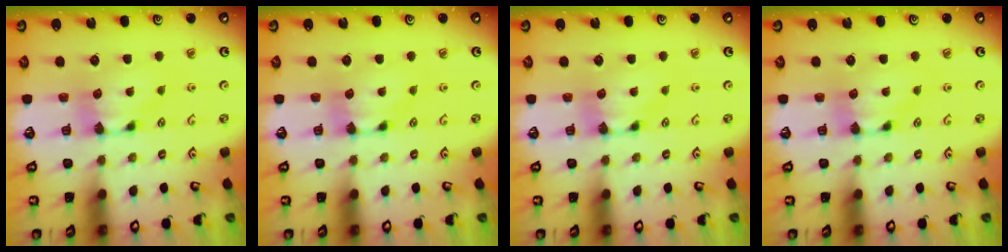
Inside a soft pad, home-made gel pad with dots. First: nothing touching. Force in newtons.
{"total": 0.0}
{"total": 0.0}
{"total": 0.0}